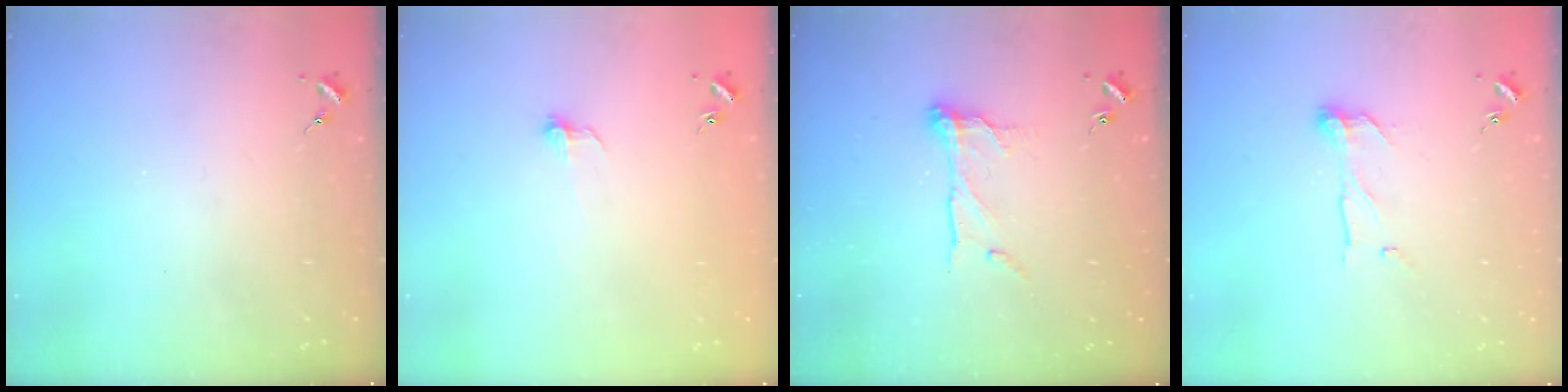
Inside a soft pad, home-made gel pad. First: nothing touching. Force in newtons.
{"total": 5.3, "press": 5.2, "slide": 0.4}
{"total": 11.4, "press": 11.3, "slide": 1.0}
{"total": 8.2, "press": 8.2, "slide": 0.3}